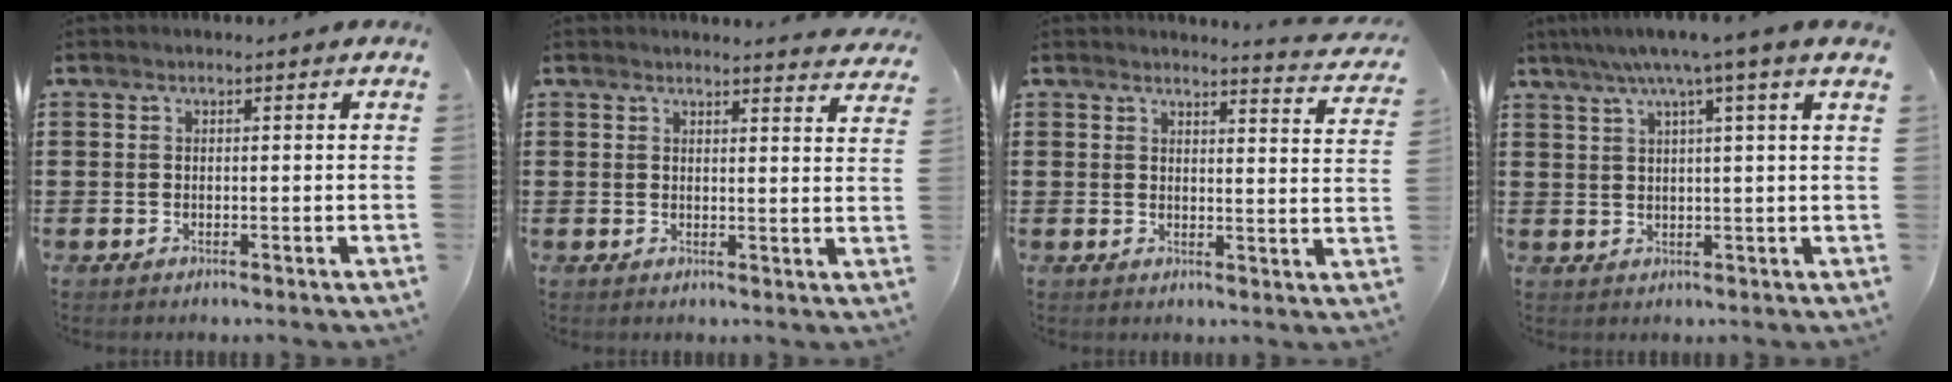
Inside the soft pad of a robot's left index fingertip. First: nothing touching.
{"total": 2.7, "force": [2.6, -0.3, 0.3], "torque": [-0.007, -0.014, 0.048]}
{"total": 2.9, "force": [2.9, -0.3, 0.6], "torque": [-0.017, -0.020, 0.048]}
{"total": 5.3, "force": [3.4, -0.8, 4.0], "torque": [-0.088, -0.005, 0.055]}